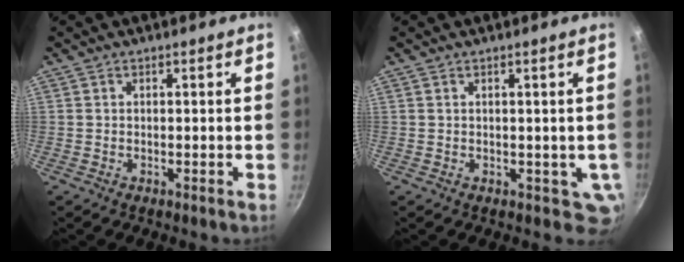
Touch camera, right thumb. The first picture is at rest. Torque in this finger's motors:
{"motor_torque": [-0.08, -0.10, 0.10, -0.50, -0.03]}